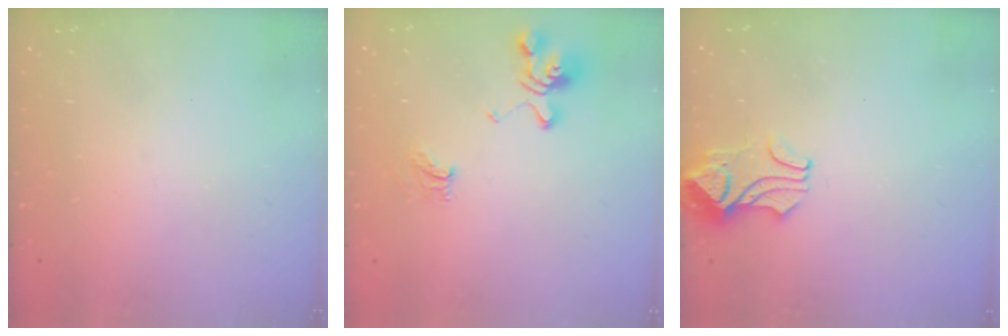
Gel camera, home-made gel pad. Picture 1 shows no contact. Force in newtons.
{"total": 5.7, "press": 5.6, "slide": 1.1}
{"total": 2.1, "press": 2.0, "slide": 0.7}